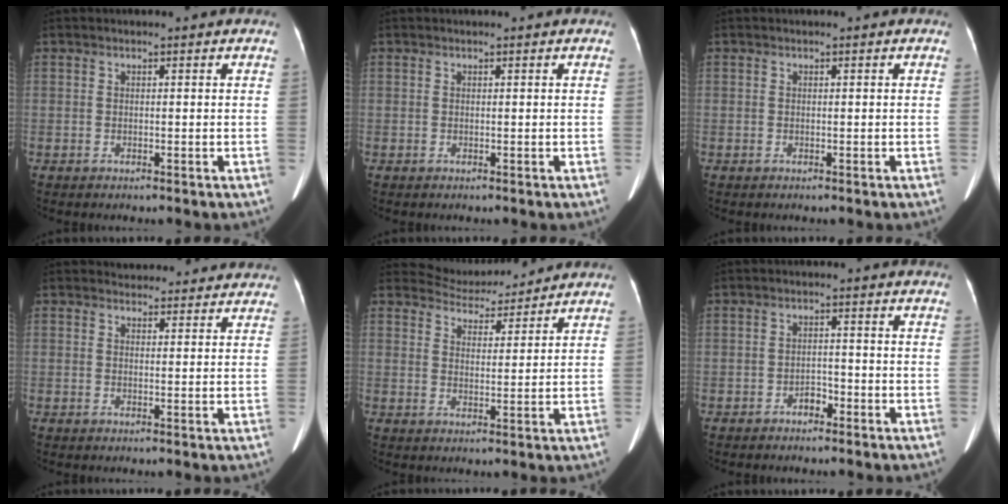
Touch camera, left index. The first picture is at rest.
{"total": 0.0}
{"total": 0.0}
{"total": 7.5, "force": [7.1, 2.3, 1.0], "torque": [0.007, 0.016, 0.069]}
{"total": 6.7, "force": [6.6, 1.1, -0.2], "torque": [-0.003, 0.013, 0.103]}
{"total": 2.0, "force": [-1.6, 0.9, 0.8], "torque": [-0.009, 0.003, -0.025]}